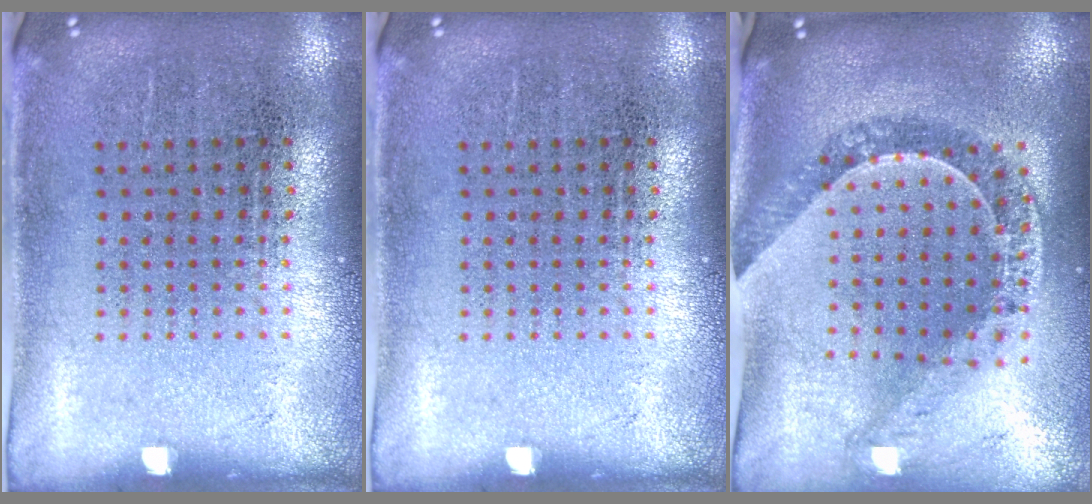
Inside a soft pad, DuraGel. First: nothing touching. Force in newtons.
{"total": 0.0}
{"total": 1.1, "press": 1.1, "slide": 0.3}